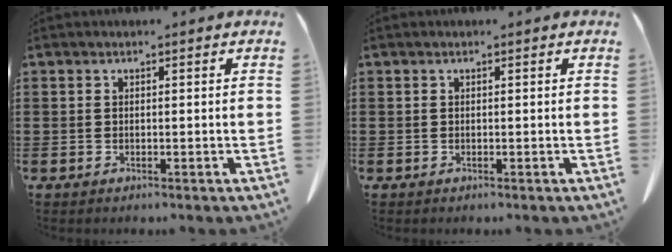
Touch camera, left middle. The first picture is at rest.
{"total": 0.0}